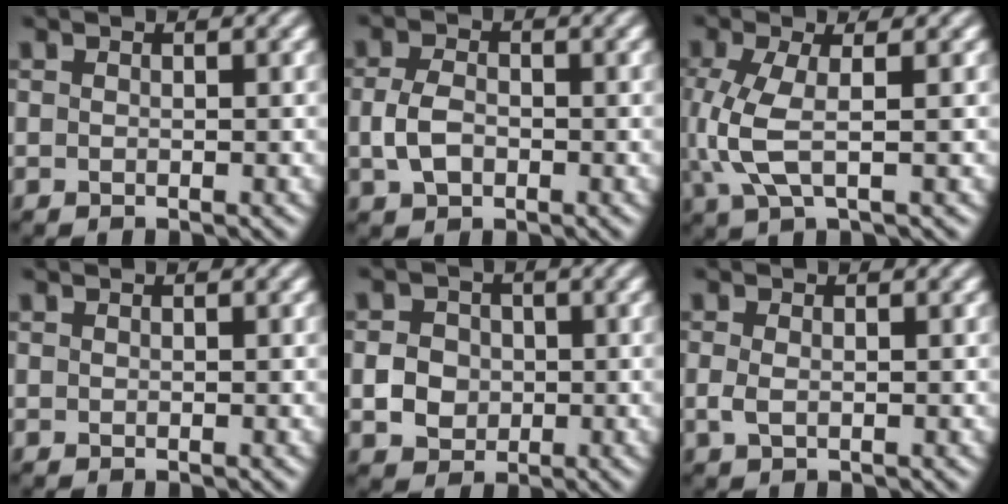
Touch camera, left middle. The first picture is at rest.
{"total": 3.1, "force": [-0.4, 2.2, 2.2], "torque": [-0.049, -0.001, -0.011]}
{"total": 4.0, "force": [0.1, 1.4, 3.8], "torque": [-0.100, -0.005, 0.000]}
{"total": 0.0}
{"total": 3.0, "force": [-0.4, 2.7, 1.3], "torque": [-0.021, -0.001, -0.008]}
{"total": 1.3, "force": [-0.1, 0.7, 1.1], "torque": [-0.029, -0.002, -0.003]}